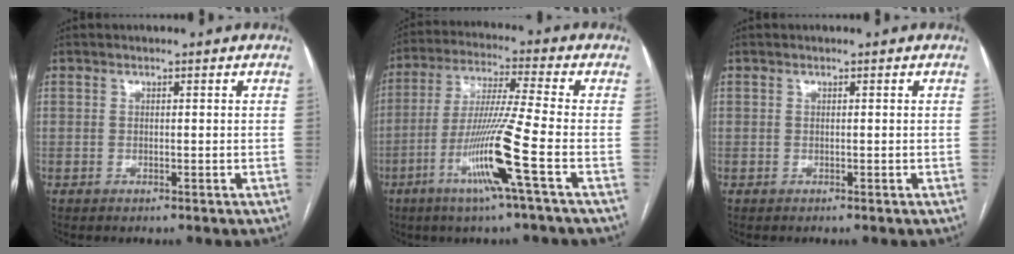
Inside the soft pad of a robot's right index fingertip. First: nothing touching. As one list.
[{"total": 12.8, "force": [-5.0, -2.0, 11.6], "torque": [-0.229, -0.018, -0.101]}, {"total": 0.0}]